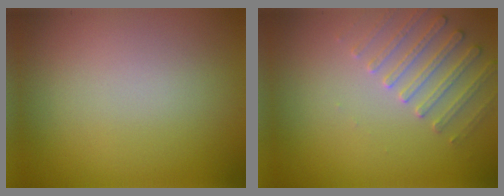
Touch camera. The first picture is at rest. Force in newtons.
{"total": 3.0, "press": 2.9, "slide": 0.8}